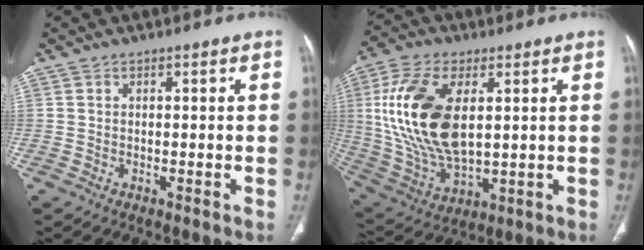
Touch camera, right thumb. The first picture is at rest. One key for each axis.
{"total": 20.2, "fx": 3.8, "fy": 10.5, "fz": 16.8, "tx": -0.344, "ty": -0.016, "tz": 0.078}